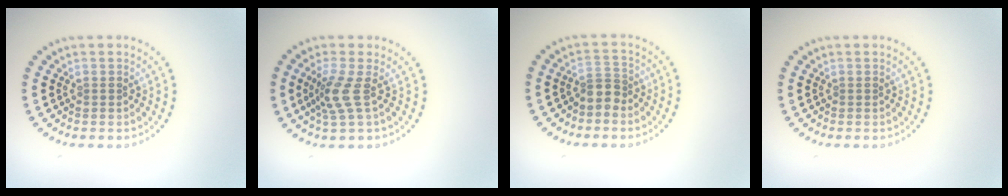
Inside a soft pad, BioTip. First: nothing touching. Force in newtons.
{"total": 2.5, "press": 1.9, "slide": 1.7}
{"total": 2.2, "press": 1.7, "slide": 1.3}
{"total": 0.0}